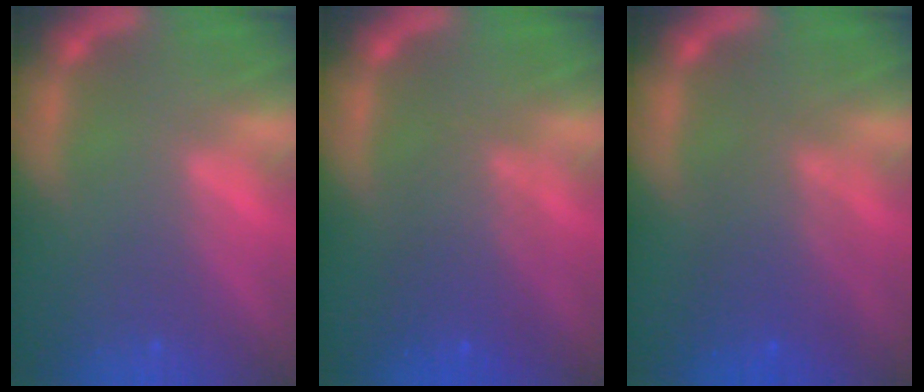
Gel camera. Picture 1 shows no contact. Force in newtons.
{"total": 4.1}
{"total": 4.6}